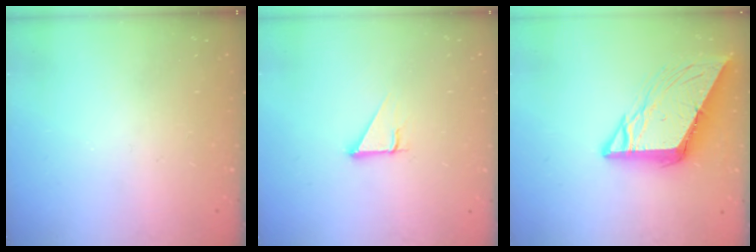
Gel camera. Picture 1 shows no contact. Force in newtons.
{"total": 2.9, "press": 2.9, "slide": 0.1}
{"total": 11.0, "press": 10.9, "slide": 1.2}